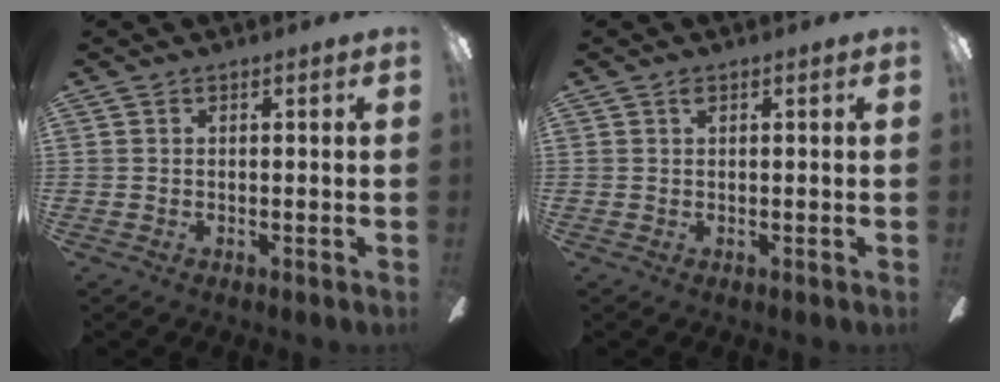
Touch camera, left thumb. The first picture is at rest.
{"total": 1.0, "force": [0.6, 0.4, 0.8], "torque": [-0.018, 0.004, 0.009]}